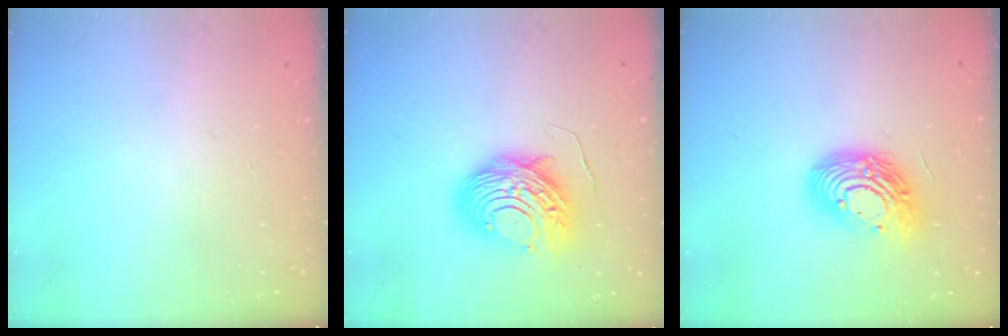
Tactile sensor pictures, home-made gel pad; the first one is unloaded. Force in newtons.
{"total": 12.8, "press": 12.7, "slide": 1.1}
{"total": 14.7, "press": 14.6, "slide": 1.0}